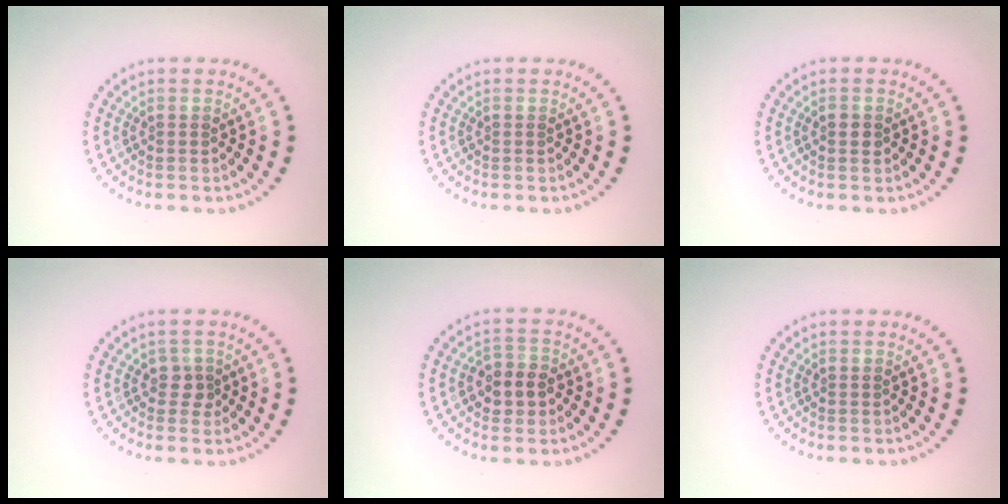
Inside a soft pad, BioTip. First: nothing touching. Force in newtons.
{"total": 0.0}
{"total": 1.0, "press": 1.0, "slide": 0.1}
{"total": 1.3, "press": 1.1, "slide": 0.7}
{"total": 2.8, "press": 2.7, "slide": 0.7}
{"total": 0.0}